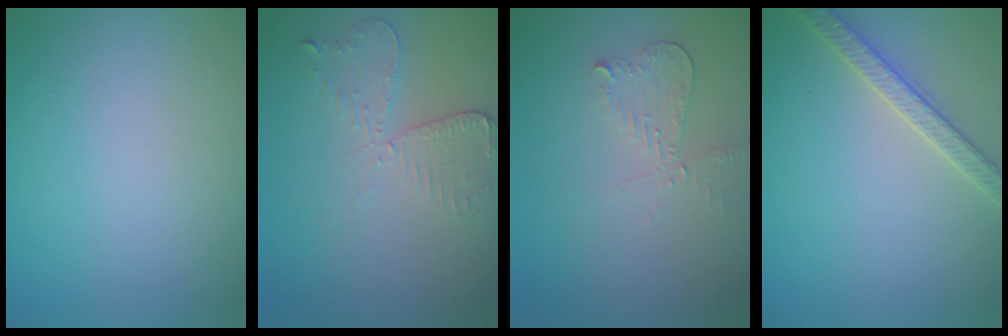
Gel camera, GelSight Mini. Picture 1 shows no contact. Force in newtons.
{"total": 2.9, "press": 2.6, "slide": 1.4}
{"total": 2.2, "press": 2.2, "slide": 0.2}
{"total": 2.8, "press": 2.8, "slide": 0.6}